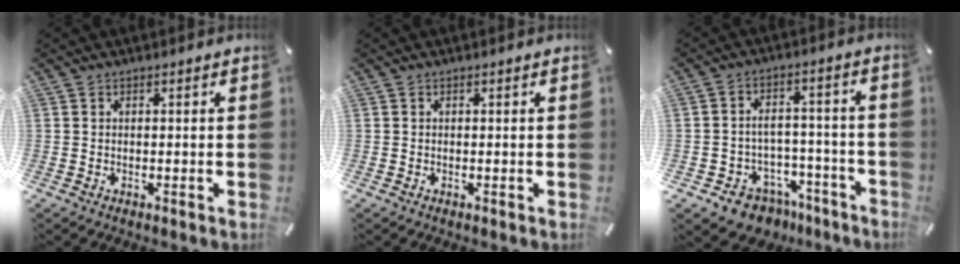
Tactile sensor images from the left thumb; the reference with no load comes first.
{"total": 0.0}
{"total": 6.9, "force": [-3.4, 5.8, 1.7], "torque": [-0.022, 0.023, -0.056]}